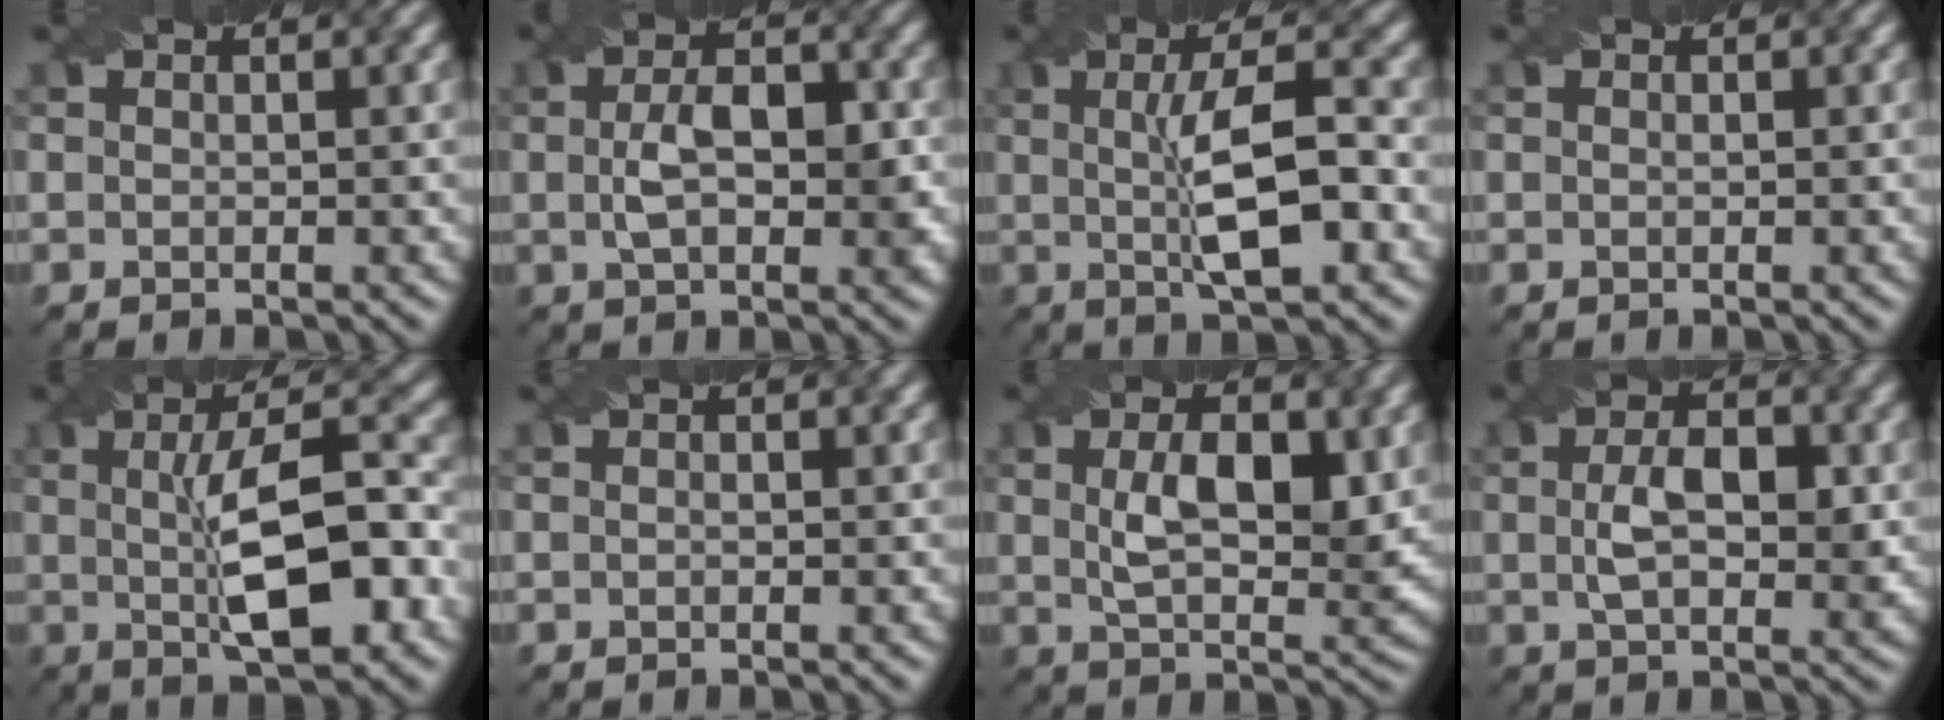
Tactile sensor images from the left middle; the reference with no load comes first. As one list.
[{"total": 5.3, "force": [0.0, 2.7, 4.6], "torque": [-0.081, 0.002, -0.001]}, {"total": 7.5, "force": [0.0, 1.9, 7.2], "torque": [-0.116, 0.008, -0.001]}, {"total": 0.0}, {"total": 9.6, "force": [-0.3, 2.9, 9.2], "torque": [-0.139, 0.006, -0.006]}, {"total": 0.0}, {"total": 6.5, "force": [1.4, 3.0, 5.6], "torque": [-0.102, -0.002, 0.029]}, {"total": 4.8, "force": [0.4, 2.4, 4.1], "torque": [-0.076, 0.002, 0.005]}]